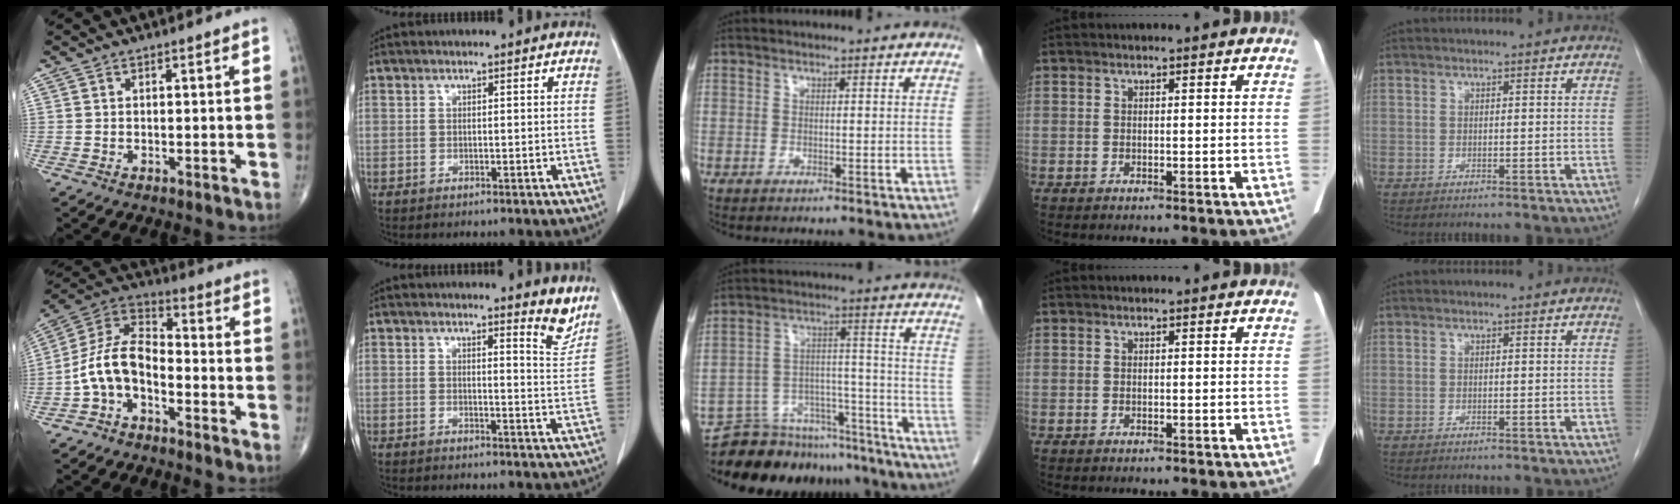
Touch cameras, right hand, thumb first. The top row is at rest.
{"thumb": {"total": 10.6, "force": [-3.9, 6.2, 7.6], "torque": [-0.145, 0.065, -0.088]}, "index": {"total": 3.9, "force": [3.6, 0.2, 1.5], "torque": [-0.021, -0.038, 0.029]}, "middle": {"total": 19.6, "force": [-18.3, 5.8, 4.0], "torque": [-0.068, 0.033, -0.260]}}